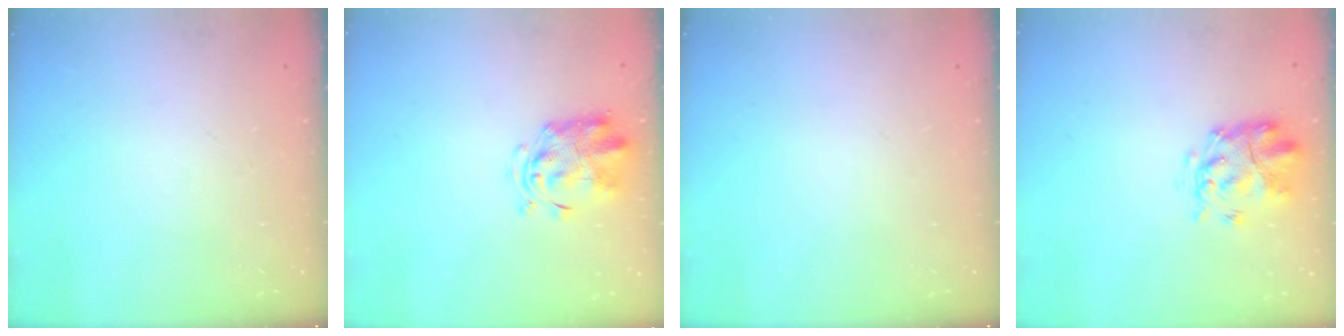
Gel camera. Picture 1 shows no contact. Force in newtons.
{"total": 2.9, "press": 2.9, "slide": 0.6}
{"total": 0.0}
{"total": 3.9, "press": 3.5, "slide": 1.7}